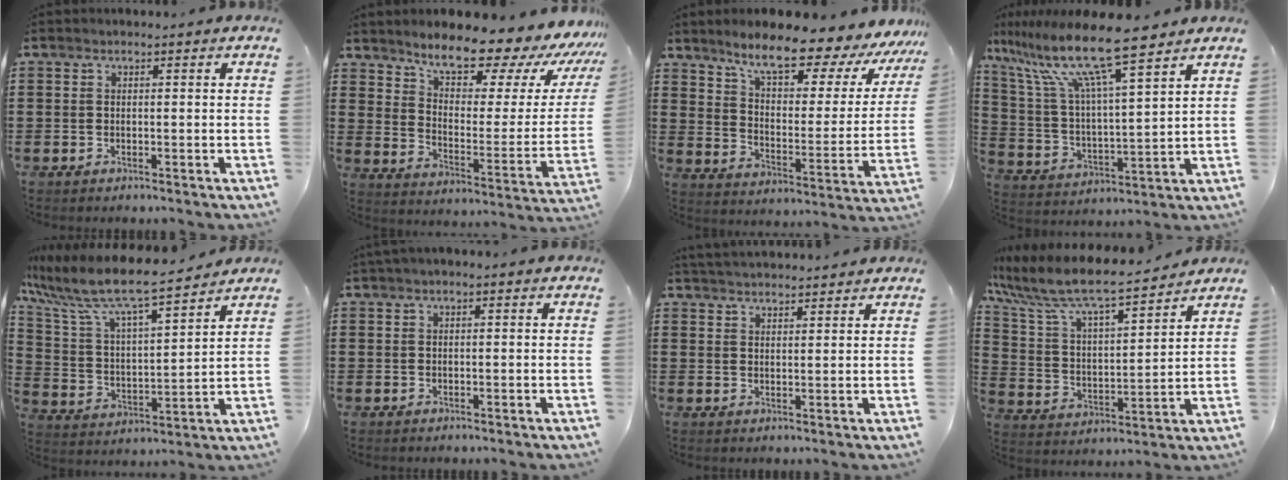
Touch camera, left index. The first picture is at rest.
{"total": 10.9, "force": [9.8, 2.6, 4.1], "torque": [-0.085, -0.080, 0.164]}
{"total": 10.5, "force": [8.4, 2.1, 6.0], "torque": [-0.117, -0.060, 0.134]}
{"total": 12.5, "force": [9.9, 0.7, 7.7], "torque": [-0.184, -0.056, 0.168]}
{"total": 9.3, "force": [8.0, 0.9, 4.7], "torque": [-0.126, -0.053, 0.132]}
{"total": 0.9, "force": [0.4, 0.1, 0.8], "torque": [-0.016, 0.001, 0.008]}
{"total": 3.0, "force": [3.0, -0.1, 0.1], "torque": [-0.011, -0.008, 0.056]}
{"total": 8.8, "force": [7.7, 1.2, 4.0], "torque": [-0.112, -0.051, 0.128]}